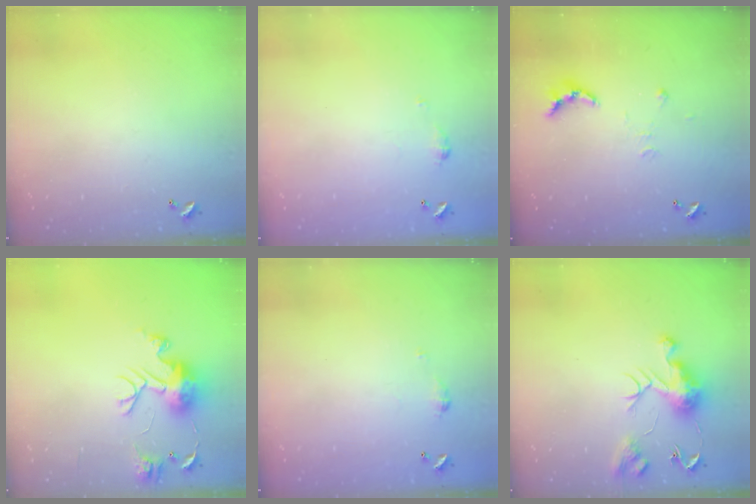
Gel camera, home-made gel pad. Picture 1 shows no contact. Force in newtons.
{"total": 3.5, "press": 3.5, "slide": 0.6}
{"total": 7.7, "press": 7.6, "slide": 0.6}
{"total": 10.8, "press": 10.8, "slide": 1.2}
{"total": 3.5, "press": 3.5, "slide": 0.6}
{"total": 10.1, "press": 10.0, "slide": 0.8}